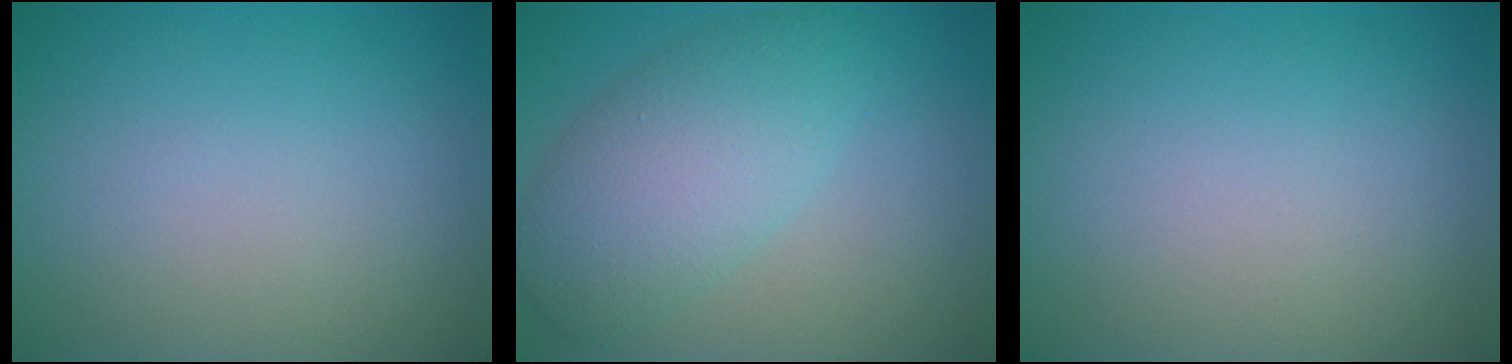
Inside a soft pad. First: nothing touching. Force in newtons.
{"total": 5.9, "press": 5.9, "slide": 0.3}
{"total": 0.0}